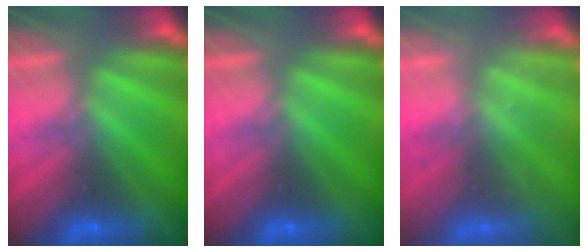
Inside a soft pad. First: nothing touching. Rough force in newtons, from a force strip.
{"total": 0.0}
{"total": 2.3}